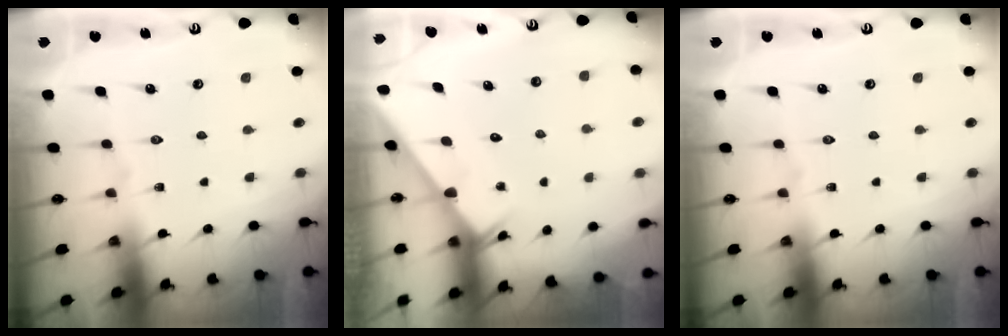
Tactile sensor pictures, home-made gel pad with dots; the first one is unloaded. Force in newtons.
{"total": 2.4, "press": 2.4, "slide": 0.1}
{"total": 0.0}